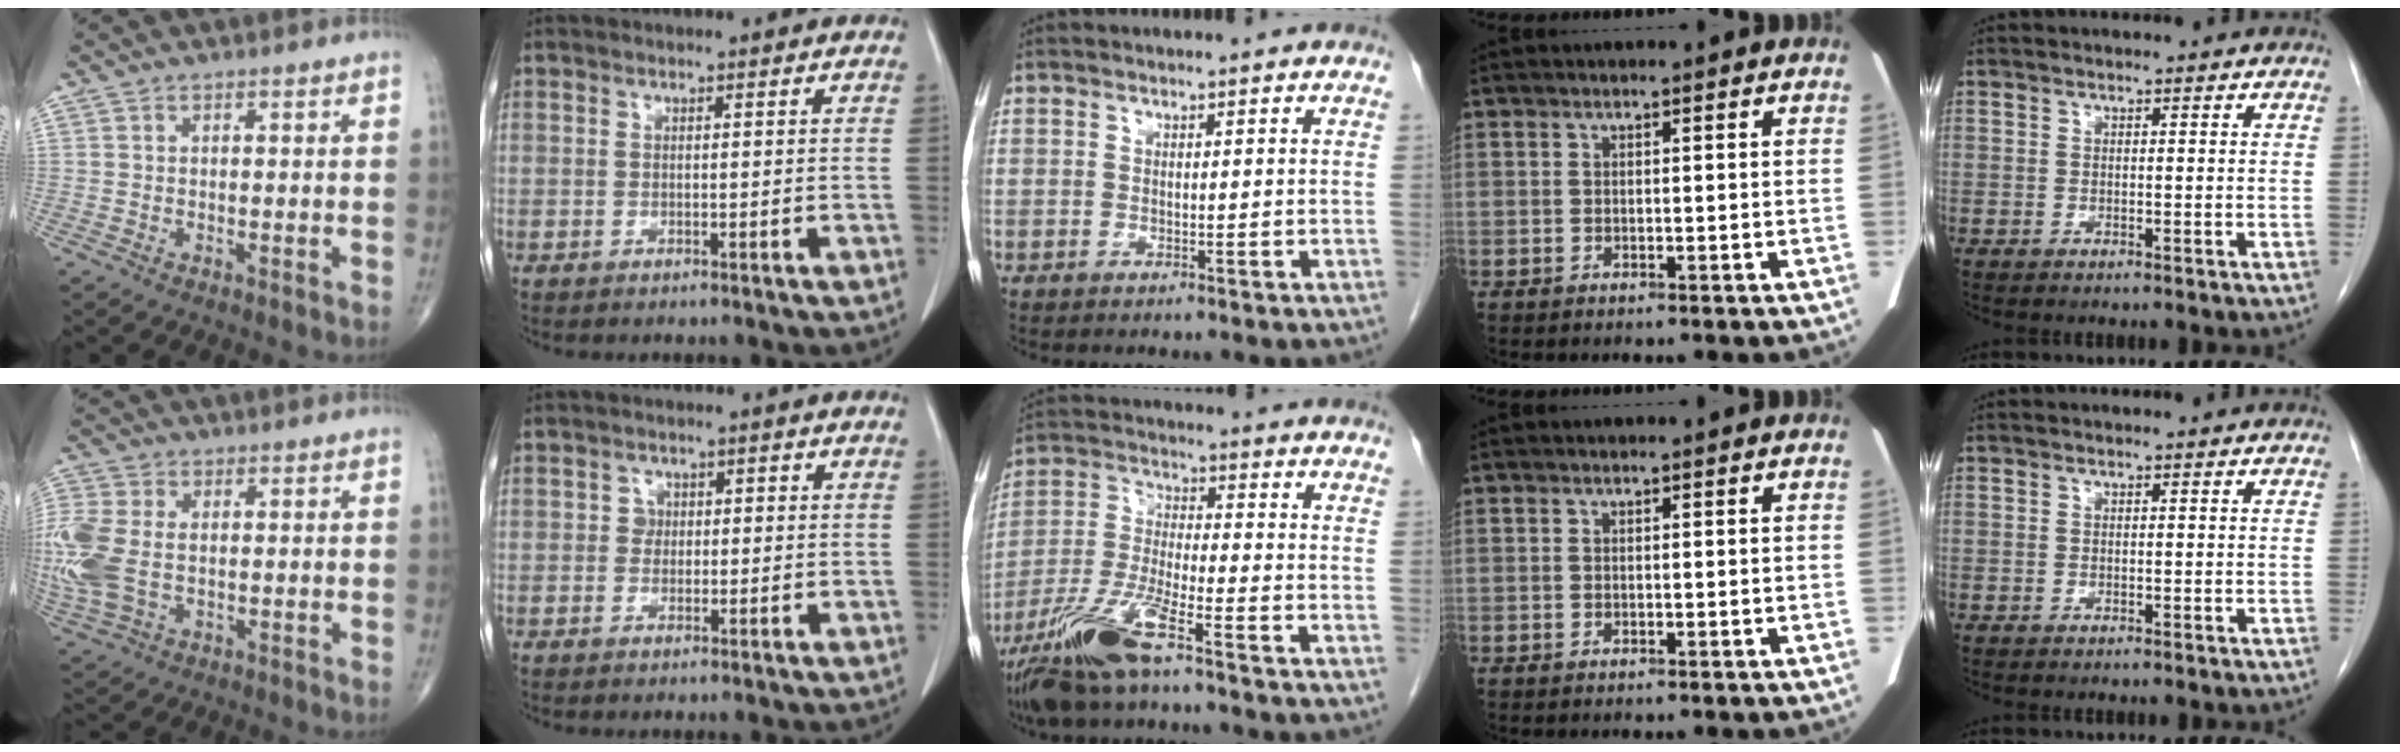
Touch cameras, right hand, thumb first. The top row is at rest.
{"thumb": {"total": 13.9, "force": [-0.6, 8.9, 10.6], "torque": [-0.293, 0.000, -0.005]}, "index": {"total": 1.8, "force": [0.2, 1.7, 0.6], "torque": [-0.003, 0.006, 0.004]}, "middle": {"total": 11.0, "force": [-7.6, 1.1, 7.9], "torque": [-0.171, -0.024, -0.147]}}